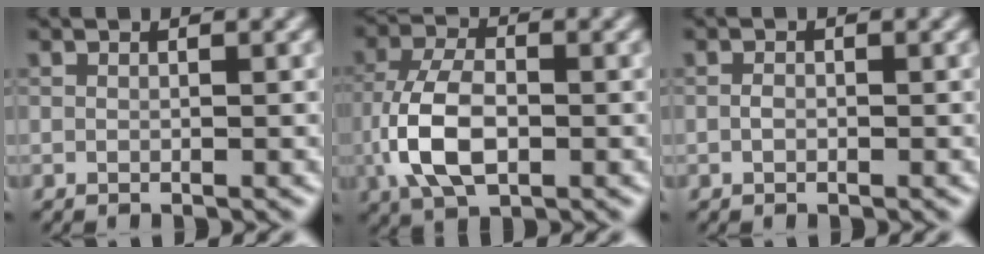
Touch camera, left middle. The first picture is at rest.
{"total": 6.4, "force": [-1.5, 3.4, 5.2], "torque": [-0.112, 0.000, -0.034]}
{"total": 0.8, "force": [-0.2, 0.6, 0.5], "torque": [-0.011, 0.001, -0.006]}